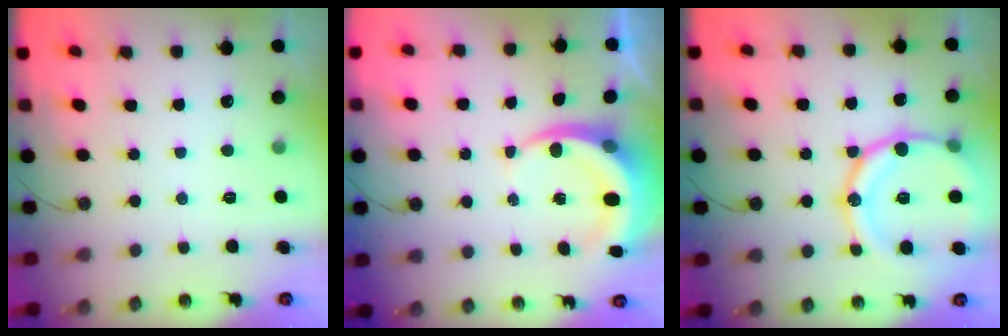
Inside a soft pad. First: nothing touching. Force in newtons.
{"total": 7.2, "press": 7.2, "slide": 0.9}
{"total": 19.1, "press": 18.8, "slide": 3.4}